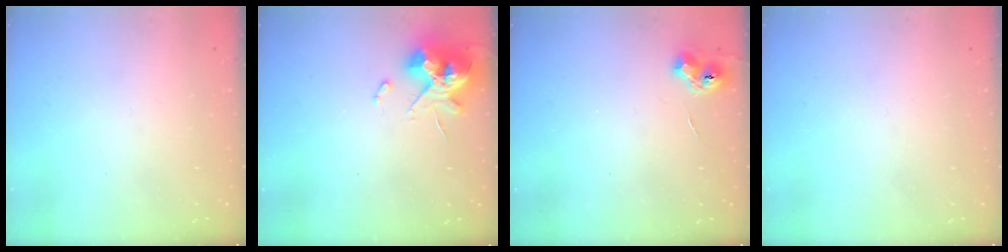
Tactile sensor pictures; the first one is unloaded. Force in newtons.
{"total": 13.3, "press": 13.2, "slide": 1.5}
{"total": 5.8, "press": 5.7, "slide": 0.6}
{"total": 0.0}